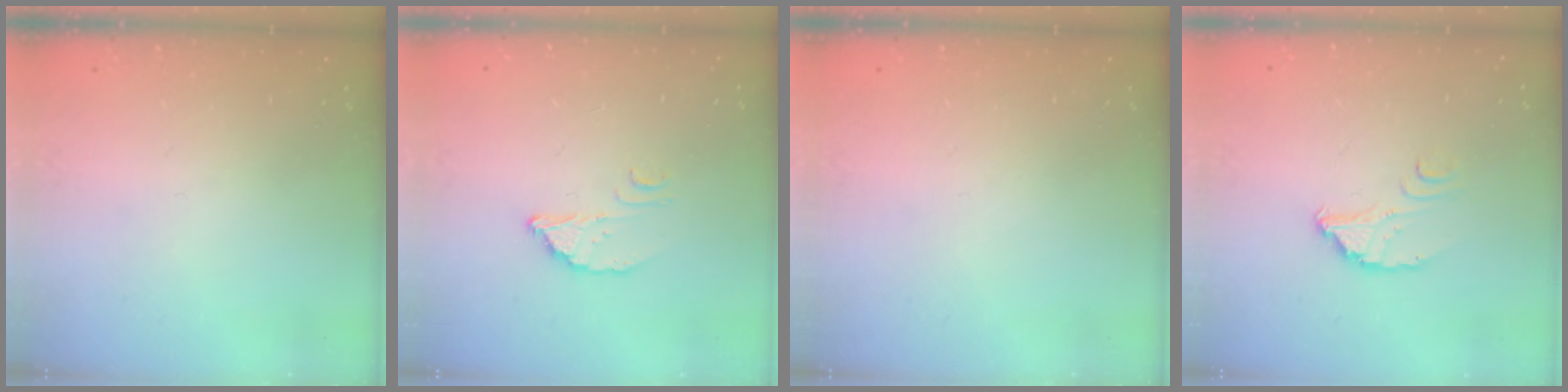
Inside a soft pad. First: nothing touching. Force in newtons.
{"total": 2.8, "press": 2.8, "slide": 0.2}
{"total": 0.0}
{"total": 2.9, "press": 2.9, "slide": 0.3}